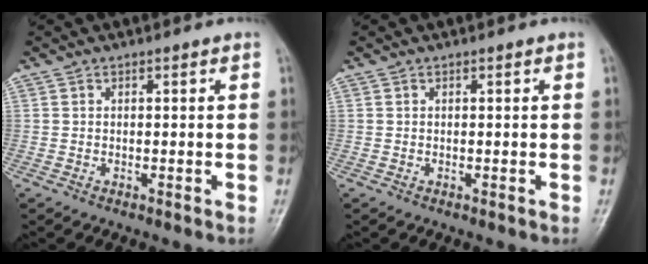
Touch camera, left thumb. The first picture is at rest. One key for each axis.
{"total": 0.0}